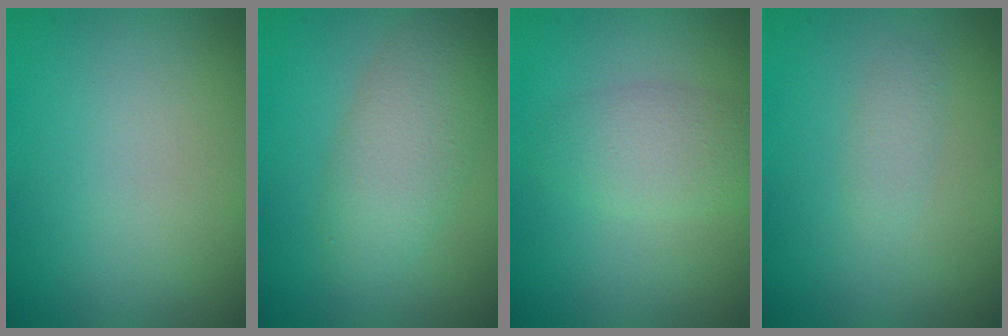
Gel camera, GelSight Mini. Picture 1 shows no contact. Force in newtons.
{"total": 4.2, "press": 4.2, "slide": 0.2}
{"total": 3.0, "press": 3.0, "slide": 0.0}
{"total": 1.0, "press": 1.0, "slide": 0.0}